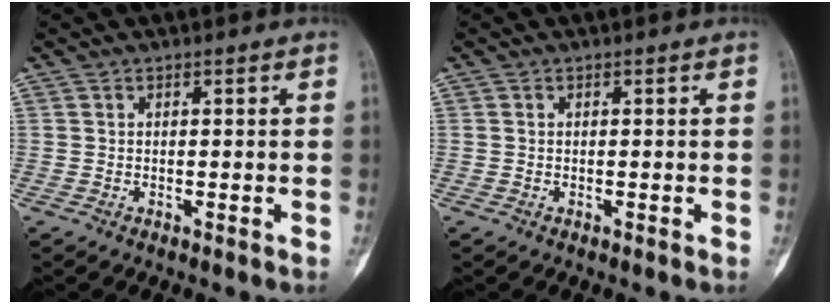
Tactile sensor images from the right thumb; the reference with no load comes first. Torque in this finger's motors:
{"motor_torque": [-0.42, -0.13, 0.24, 0.19, -0.02]}